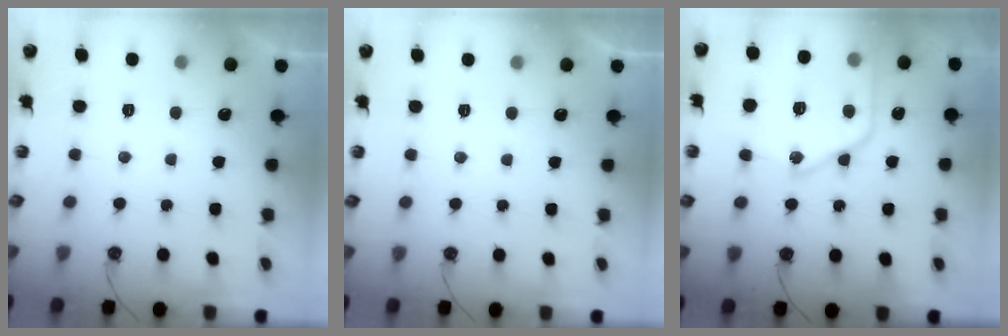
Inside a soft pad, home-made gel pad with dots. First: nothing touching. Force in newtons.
{"total": 0.0}
{"total": 20.5, "press": 20.4, "slide": 1.7}